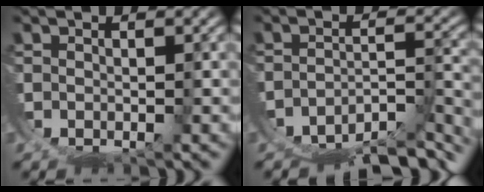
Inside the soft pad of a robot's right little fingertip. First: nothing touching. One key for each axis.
{"total": 7.0, "fx": -6.1, "fy": 2.2, "fz": 2.6, "tx": -0.033, "ty": -0.019, "tz": -0.084}